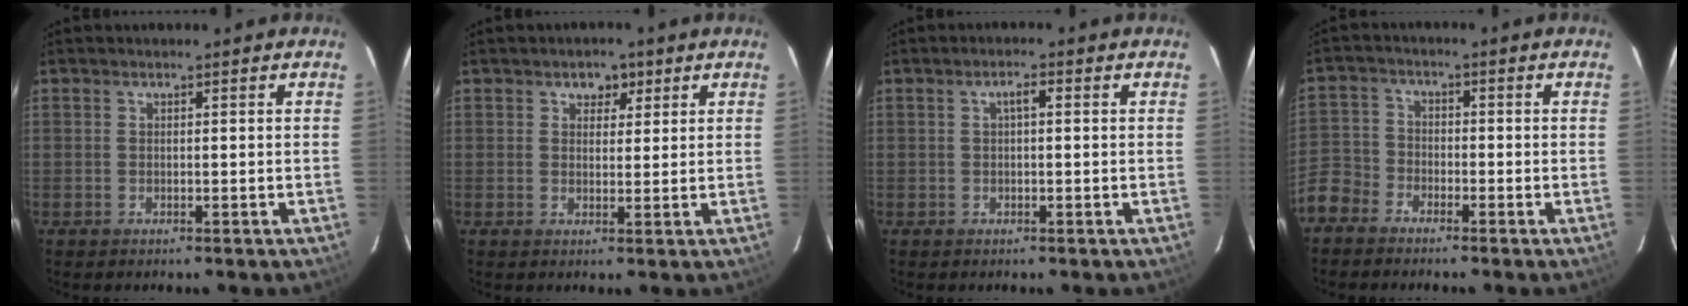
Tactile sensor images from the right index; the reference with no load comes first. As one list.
[{"total": 3.2, "force": [1.7, 2.5, 1.2], "torque": [-0.007, 0.006, 0.026]}, {"total": 1.8, "force": [0.3, 0.5, 1.7], "torque": [-0.032, 0.009, 0.005]}, {"total": 7.4, "force": [-5.2, 5.0, 1.8], "torque": [-0.052, 0.013, -0.114]}]